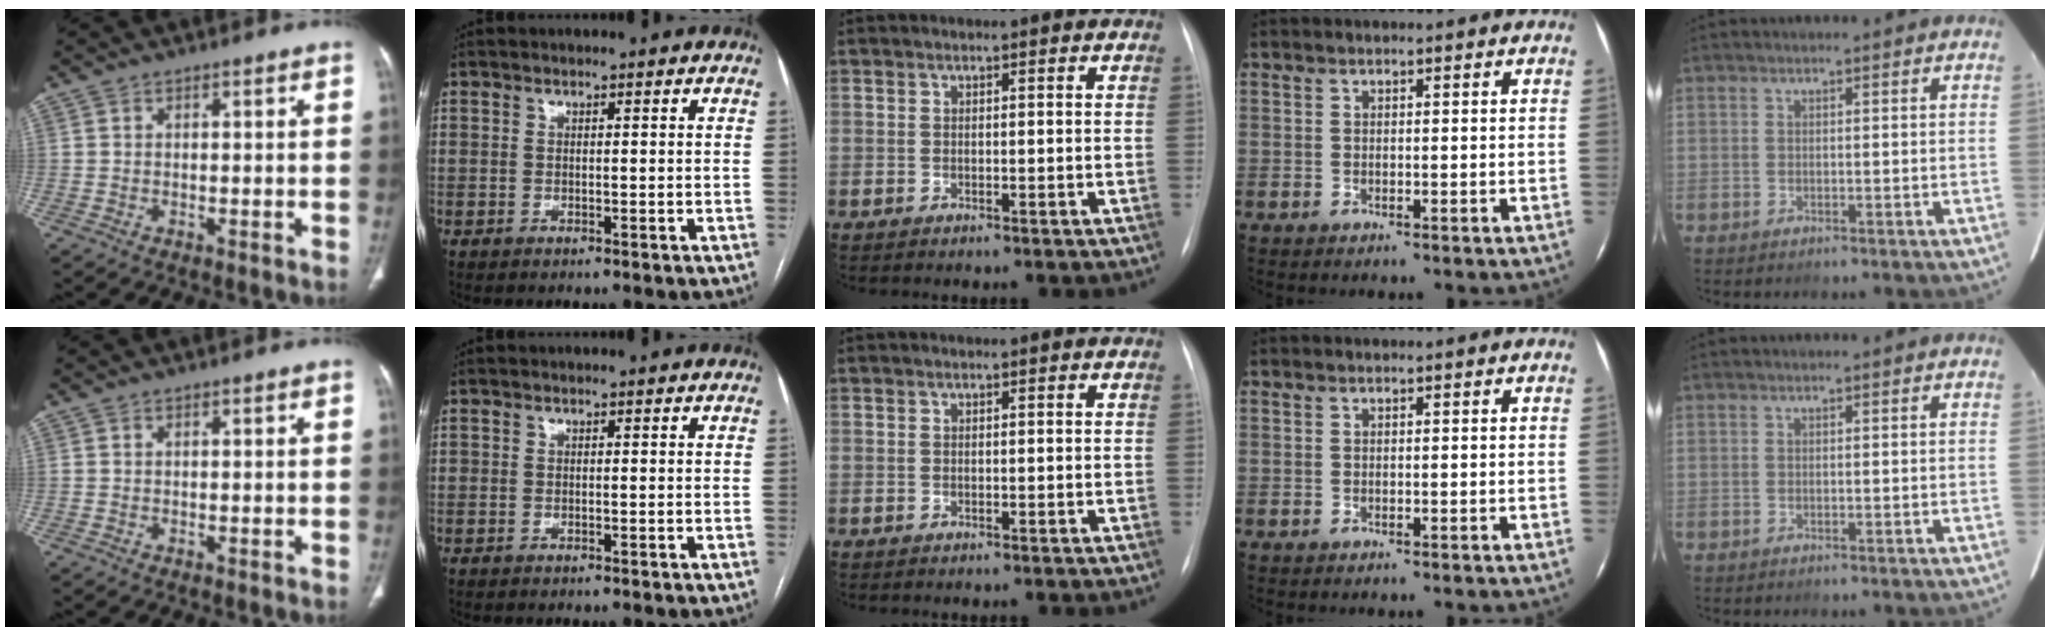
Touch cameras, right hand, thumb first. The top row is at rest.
{}